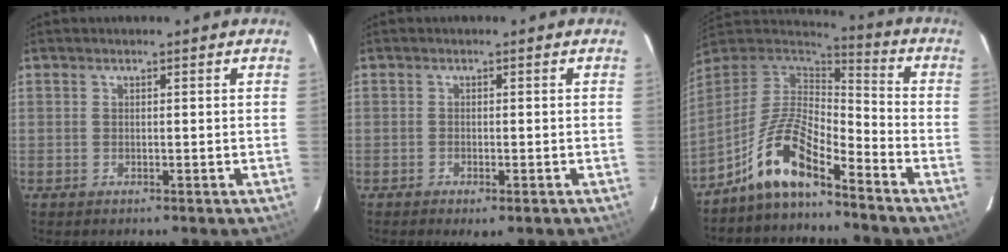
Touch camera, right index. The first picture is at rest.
{"total": 2.7, "force": [-1.9, 0.9, 1.8], "torque": [-0.022, -0.005, -0.024]}
{"total": 11.1, "force": [-7.9, 2.8, 7.4], "torque": [-0.158, 0.027, -0.149]}